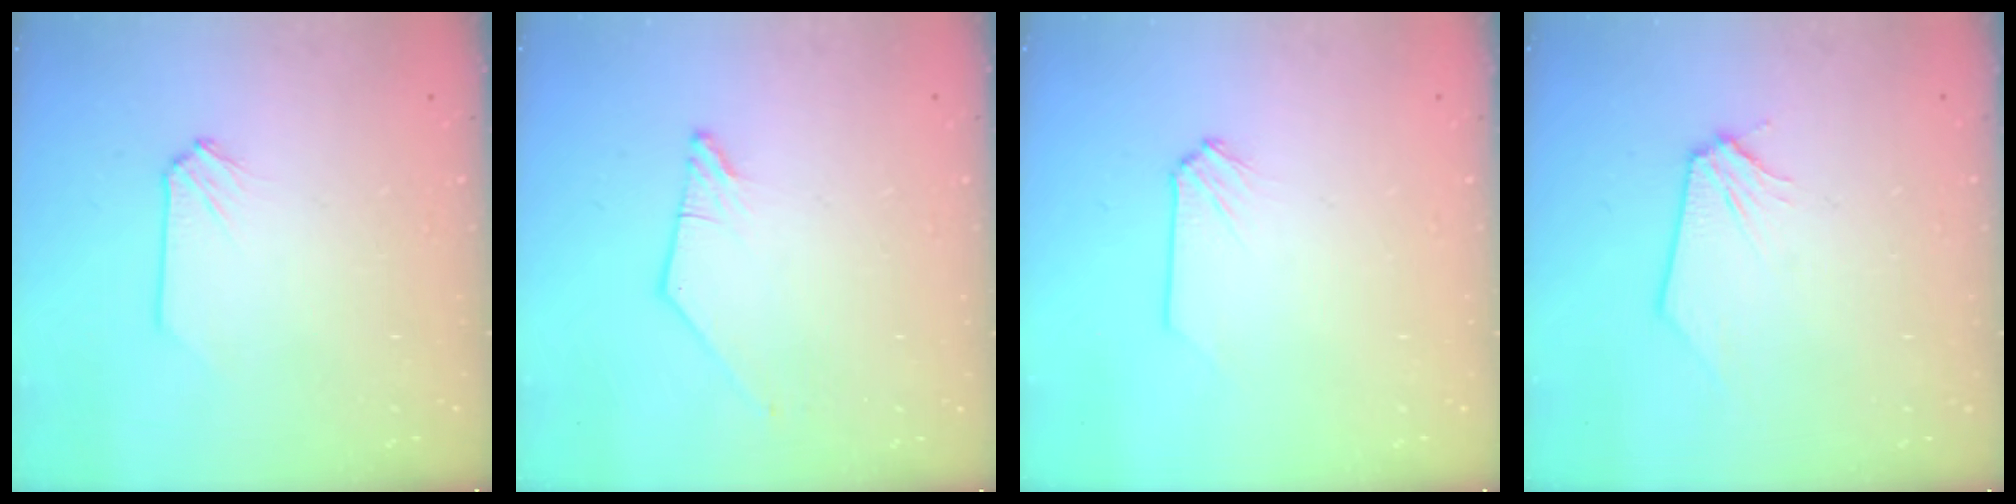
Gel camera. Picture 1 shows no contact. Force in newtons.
{"total": 0.8, "press": 0.8, "slide": 0.2}
{"total": 0.0}
{"total": 0.0}